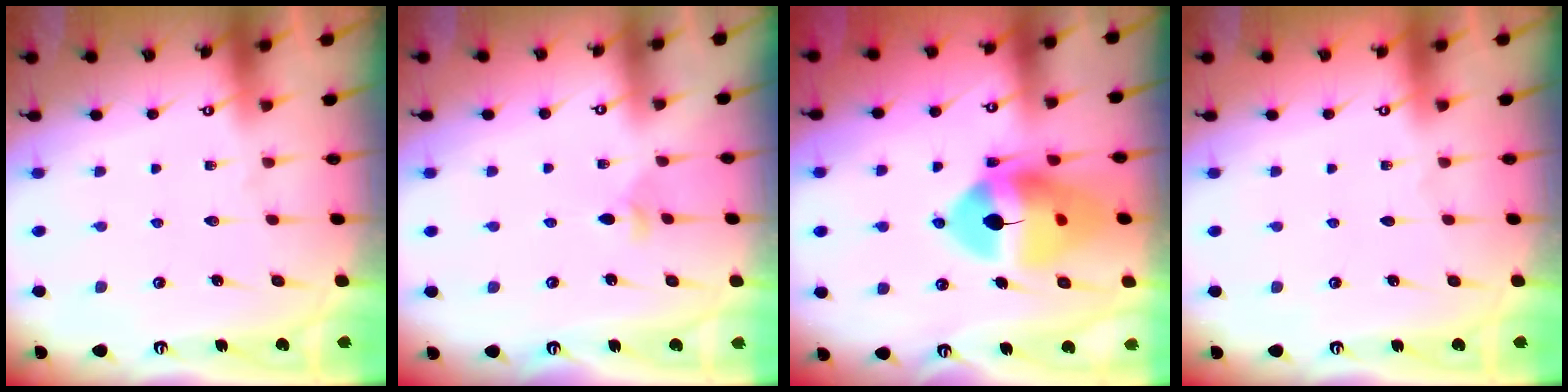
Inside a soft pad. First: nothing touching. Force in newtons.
{"total": 3.1, "press": 3.1, "slide": 0.5}
{"total": 16.3, "press": 16.1, "slide": 2.1}
{"total": 0.0}